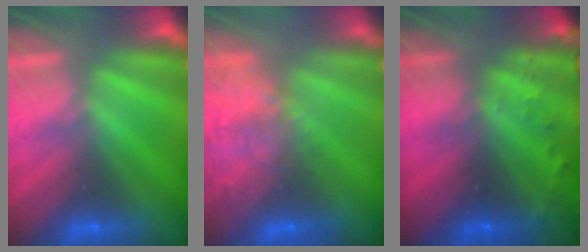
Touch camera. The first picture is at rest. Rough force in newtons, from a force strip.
{"total": 7.1}
{"total": 8.7}